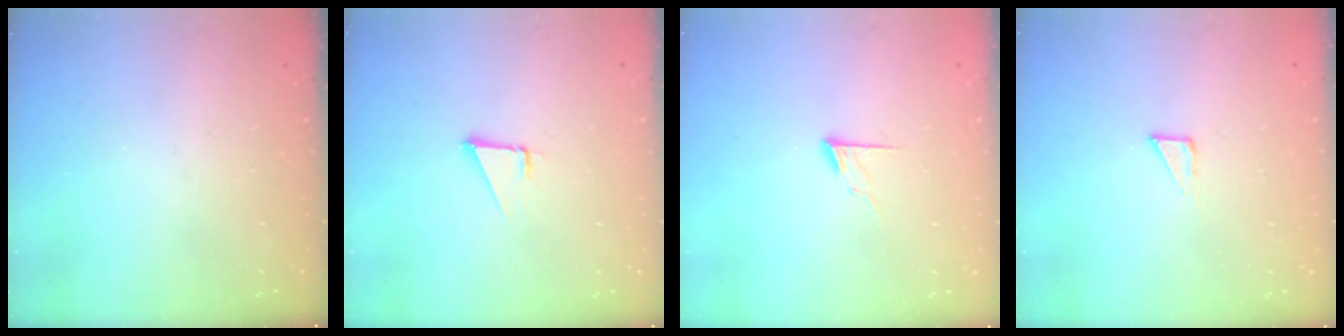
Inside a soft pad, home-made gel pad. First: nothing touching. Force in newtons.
{"total": 1.9, "press": 1.9, "slide": 0.1}
{"total": 5.7, "press": 5.7, "slide": 0.6}
{"total": 2.1, "press": 2.1, "slide": 0.1}